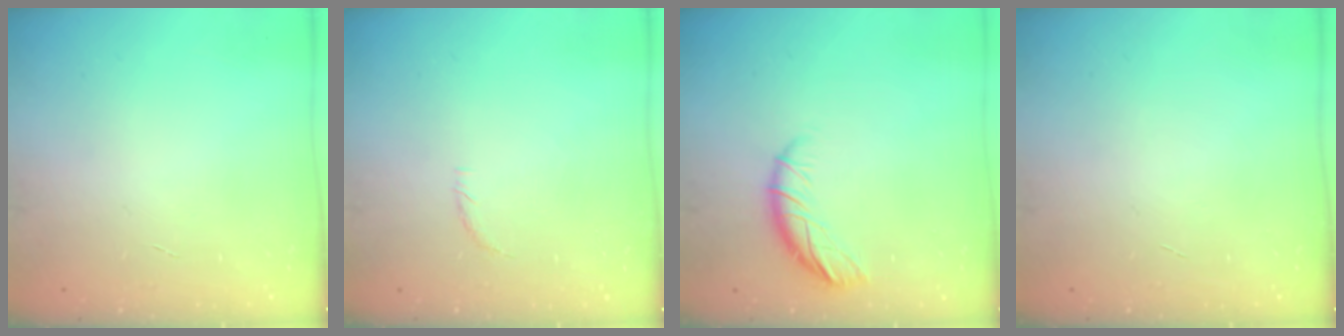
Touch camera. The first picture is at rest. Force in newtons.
{"total": 5.3, "press": 5.1, "slide": 1.4}
{"total": 9.0, "press": 8.9, "slide": 0.6}
{"total": 0.0}